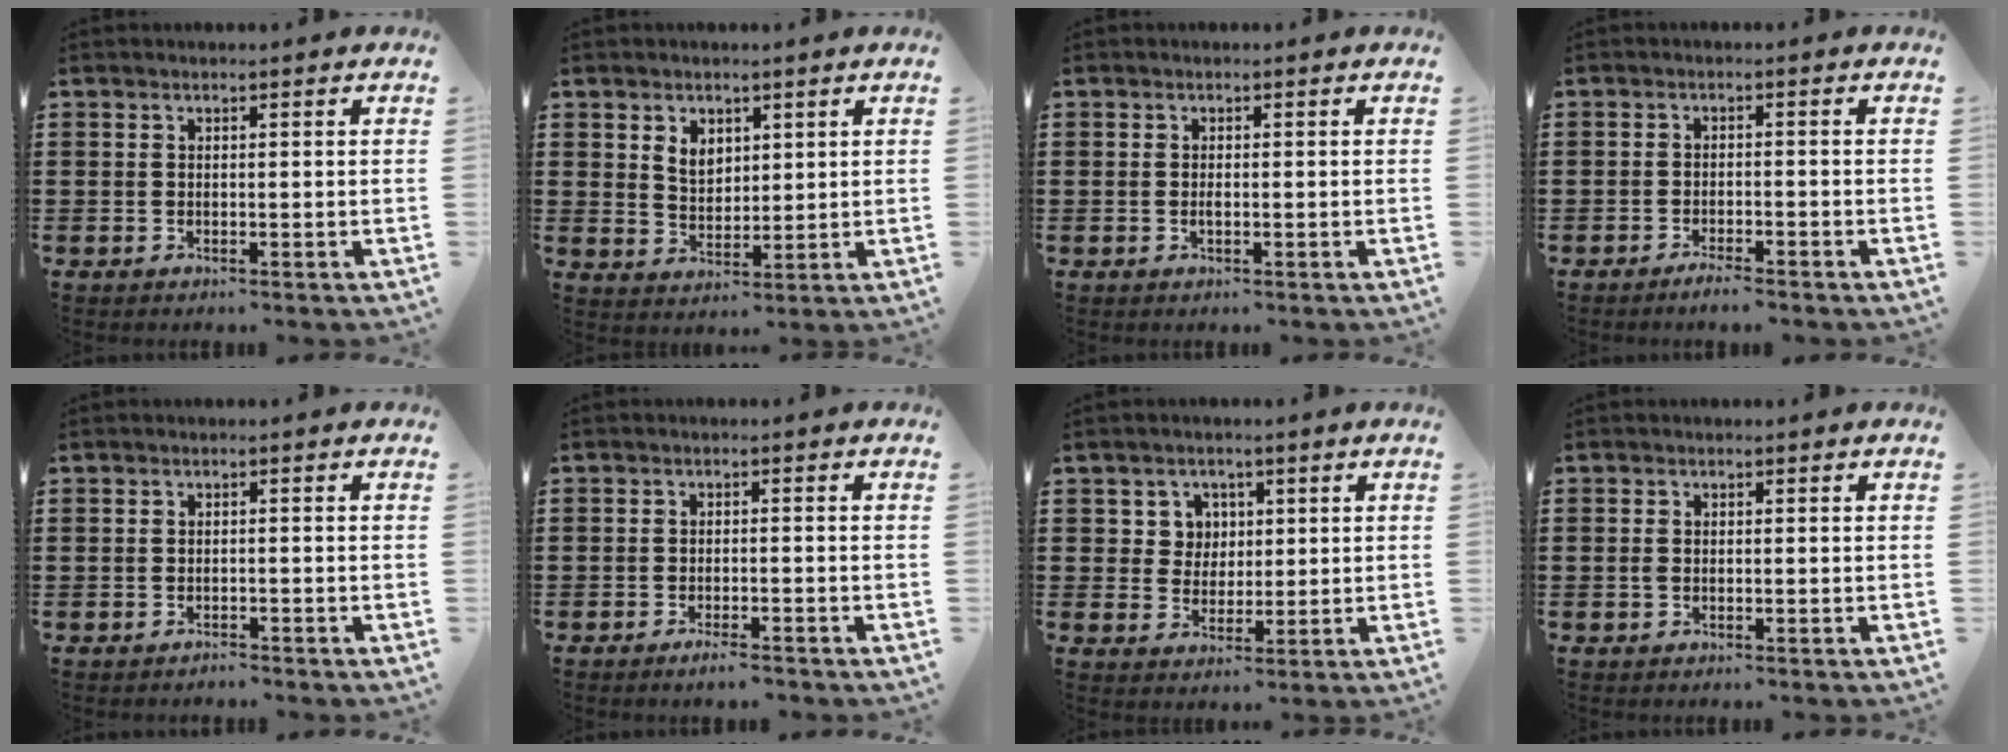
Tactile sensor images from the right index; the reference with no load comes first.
{"total": 3.7, "force": [1.9, 2.7, 1.6], "torque": [-0.034, 0.008, 0.032]}
{"total": 0.7, "force": [-0.2, 0.1, 0.6], "torque": [-0.014, -0.005, -0.002]}
{"total": 2.0, "force": [-1.9, -0.1, 0.7], "torque": [-0.014, -0.001, -0.036]}
{"total": 1.2, "force": [-1.2, 0.1, -0.2], "torque": [0.000, 0.003, -0.027]}
{"total": 2.0, "force": [-1.8, 0.0, 1.0], "torque": [-0.026, -0.004, -0.035]}
{"total": 4.1, "force": [1.4, 3.7, 0.9], "torque": [-0.035, 0.013, 0.026]}
{"total": 0.8, "force": [-0.2, 0.5, 0.6], "torque": [-0.021, -0.003, -0.006]}